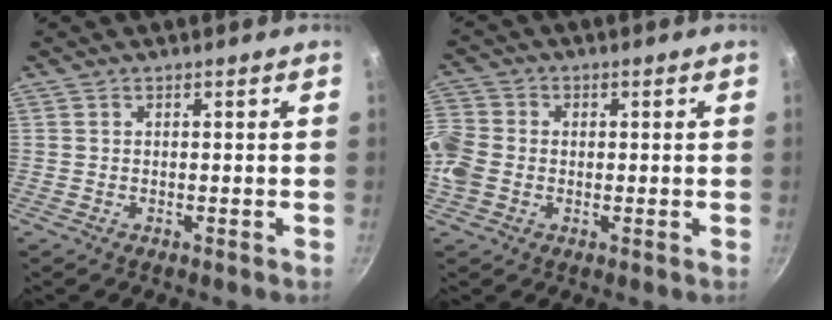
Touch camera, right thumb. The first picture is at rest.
{"total": 9.0, "force": [-1.0, 7.5, 4.9], "torque": [-0.110, 0.015, -0.036]}